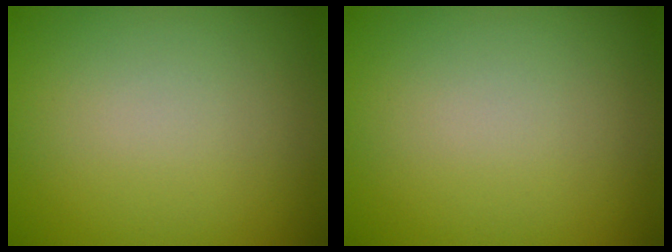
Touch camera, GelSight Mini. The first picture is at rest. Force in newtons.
{"total": 0.0}